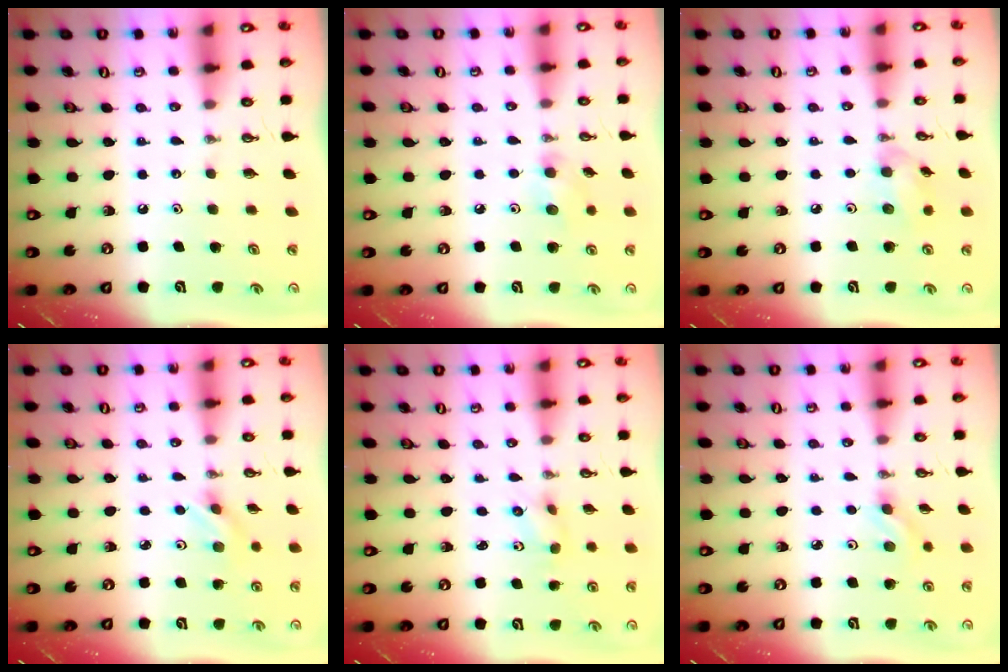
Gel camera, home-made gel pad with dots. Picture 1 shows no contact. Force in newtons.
{"total": 6.6, "press": 6.5, "slide": 1.4}
{"total": 7.2, "press": 7.1, "slide": 0.6}
{"total": 2.2, "press": 2.1, "slide": 0.7}
{"total": 2.3, "press": 2.0, "slide": 1.1}
{"total": 3.7, "press": 3.3, "slide": 1.6}